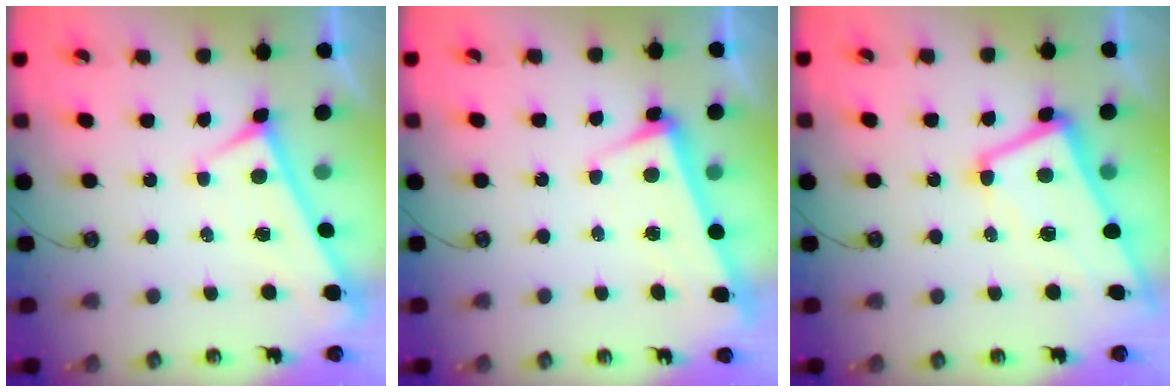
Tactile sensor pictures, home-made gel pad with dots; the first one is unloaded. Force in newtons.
{"total": 3.2, "press": 3.1, "slide": 1.0}
{"total": 3.1, "press": 2.8, "slide": 1.2}